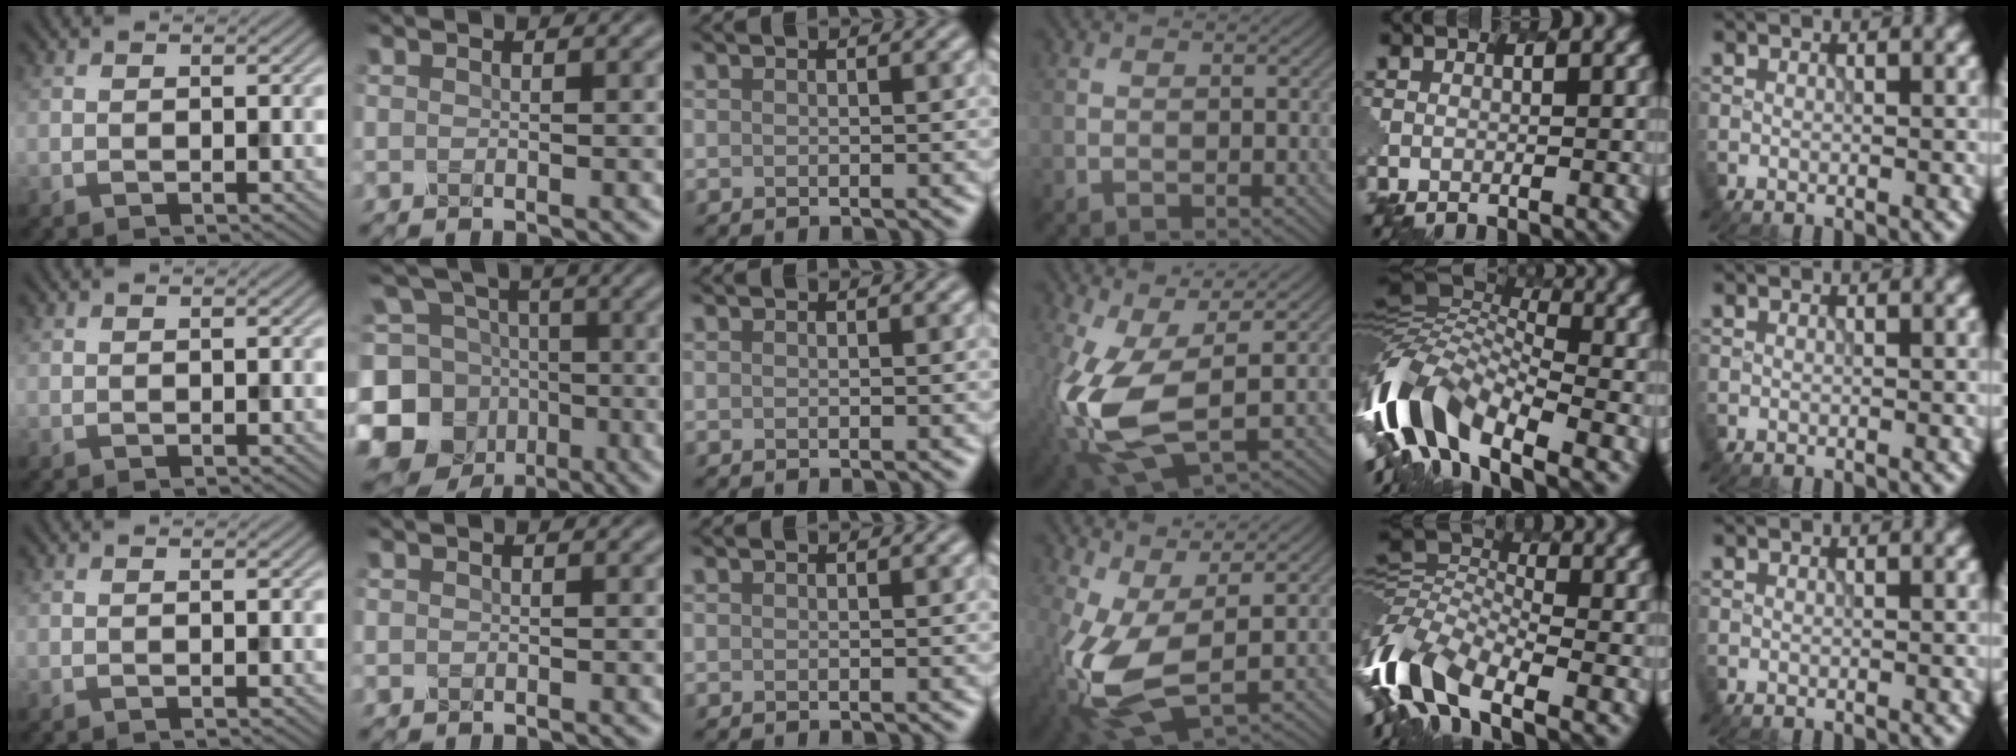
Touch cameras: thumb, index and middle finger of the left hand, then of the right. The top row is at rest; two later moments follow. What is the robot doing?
{"motion": "extract", "object": "pen bag"}